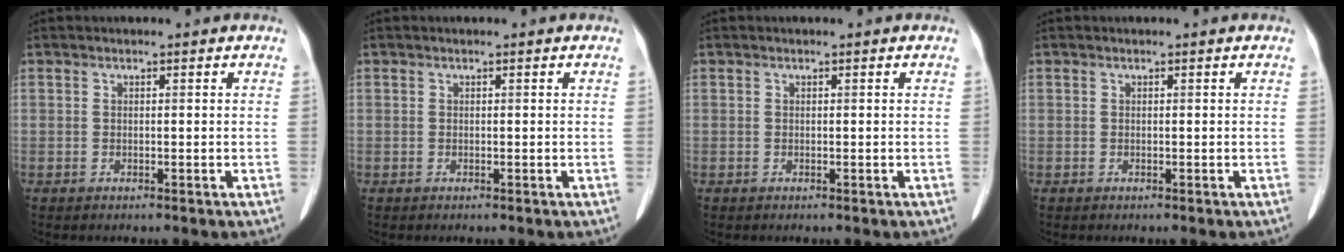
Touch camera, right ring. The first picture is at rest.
{"total": 0.0}
{"total": 0.0}
{"total": 0.0}